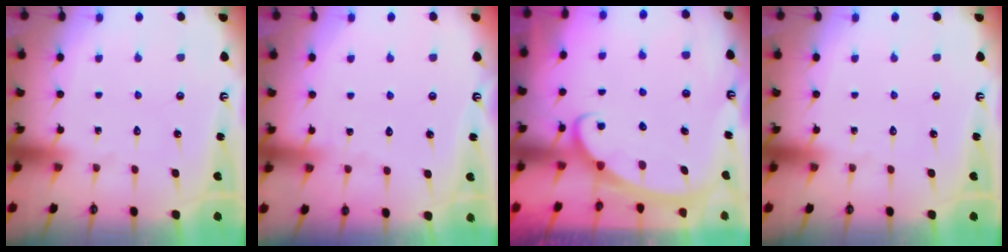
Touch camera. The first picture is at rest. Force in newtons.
{"total": 2.7, "press": 2.7, "slide": 0.4}
{"total": 2.6, "press": 2.6, "slide": 0.4}
{"total": 0.0}